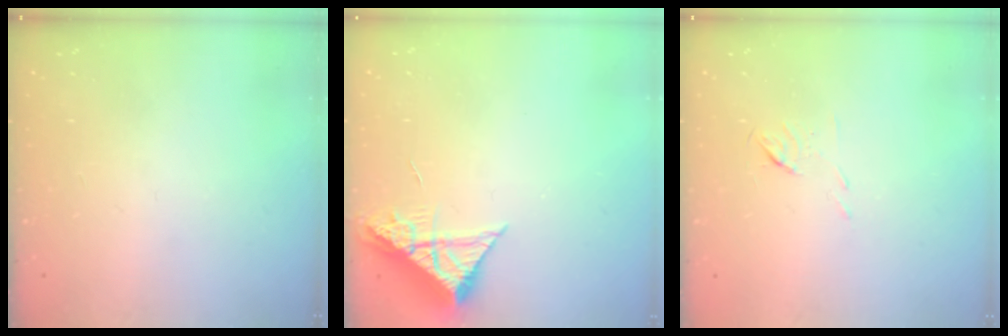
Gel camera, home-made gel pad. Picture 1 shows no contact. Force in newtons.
{"total": 8.4, "press": 8.4, "slide": 0.8}
{"total": 4.1, "press": 3.9, "slide": 1.2}